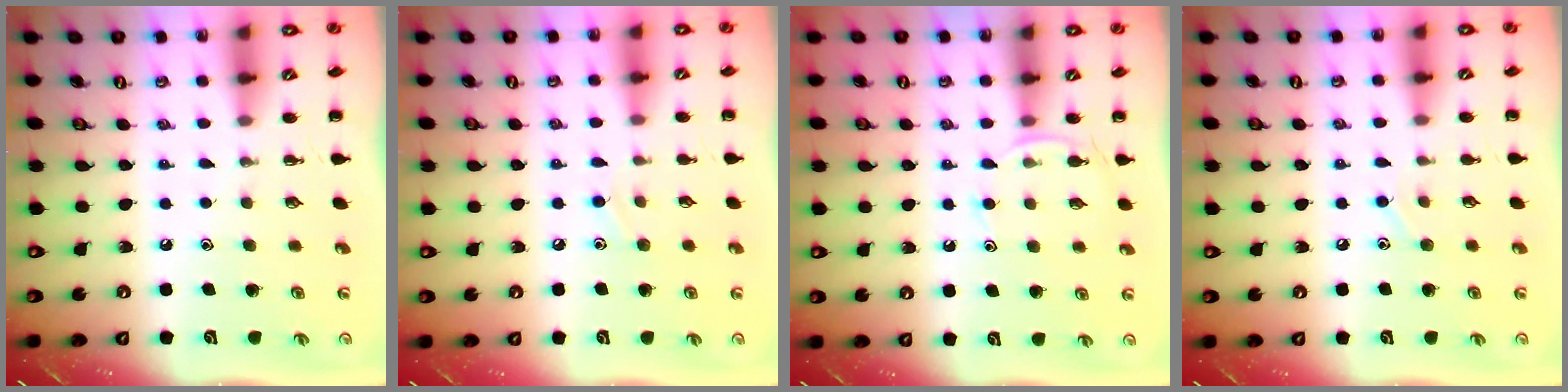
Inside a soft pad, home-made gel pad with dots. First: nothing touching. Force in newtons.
{"total": 6.2, "press": 5.9, "slide": 2.2}
{"total": 7.1, "press": 6.8, "slide": 2.0}
{"total": 7.0, "press": 6.7, "slide": 2.0}